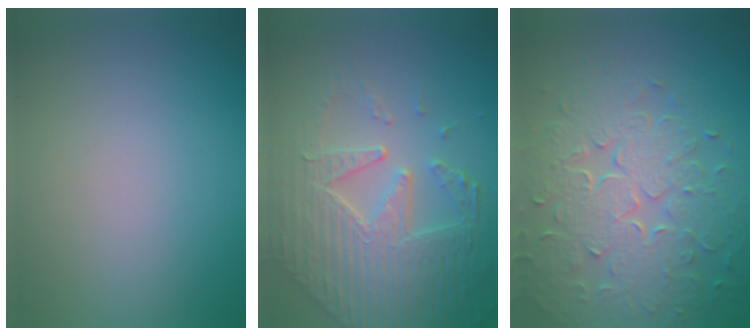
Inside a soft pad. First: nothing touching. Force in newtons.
{"total": 8.2, "press": 5.7, "slide": 5.8}
{"total": 8.0, "press": 5.8, "slide": 5.5}